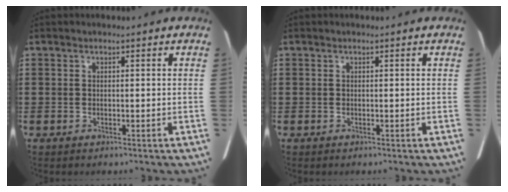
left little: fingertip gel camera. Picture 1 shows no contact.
{"total": 0.0}